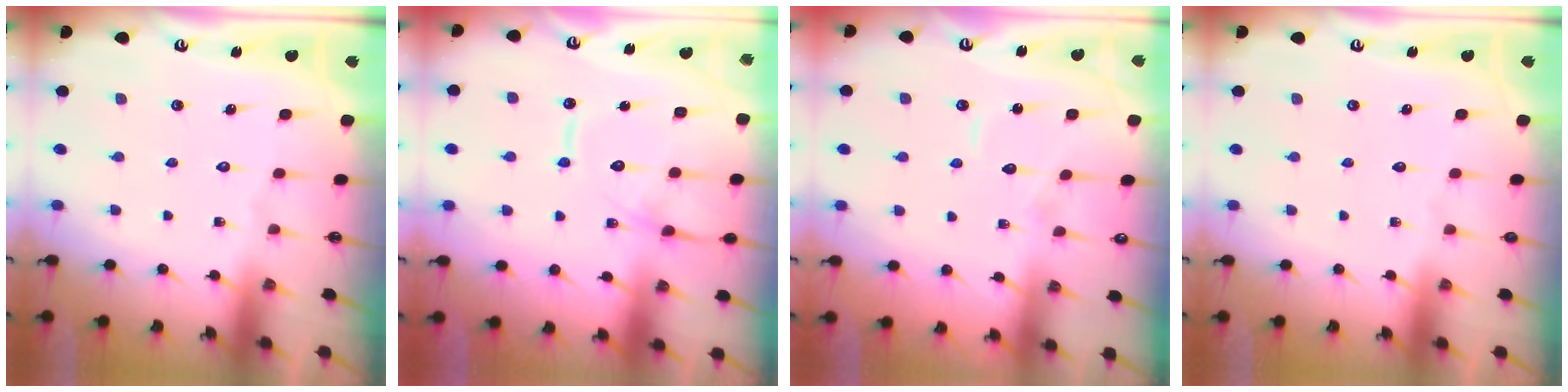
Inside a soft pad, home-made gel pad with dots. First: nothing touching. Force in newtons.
{"total": 12.8, "press": 12.8, "slide": 1.3}
{"total": 5.3, "press": 5.2, "slide": 0.7}
{"total": 0.0}